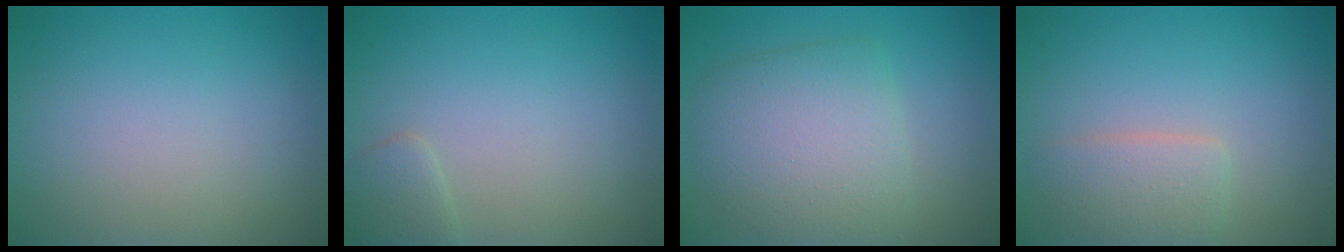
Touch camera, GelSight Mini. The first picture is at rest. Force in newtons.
{"total": 1.4, "press": 1.4, "slide": 0.1}
{"total": 5.9, "press": 5.9, "slide": 0.2}
{"total": 2.6, "press": 2.6, "slide": 0.1}